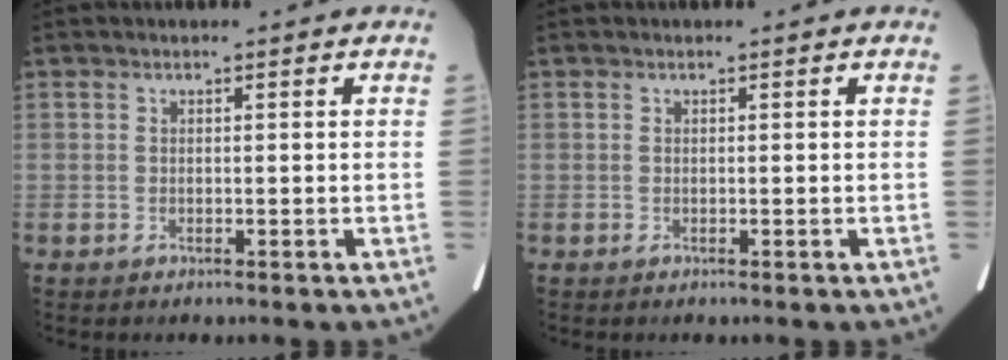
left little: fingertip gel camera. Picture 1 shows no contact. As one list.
[{"total": 0.0}]